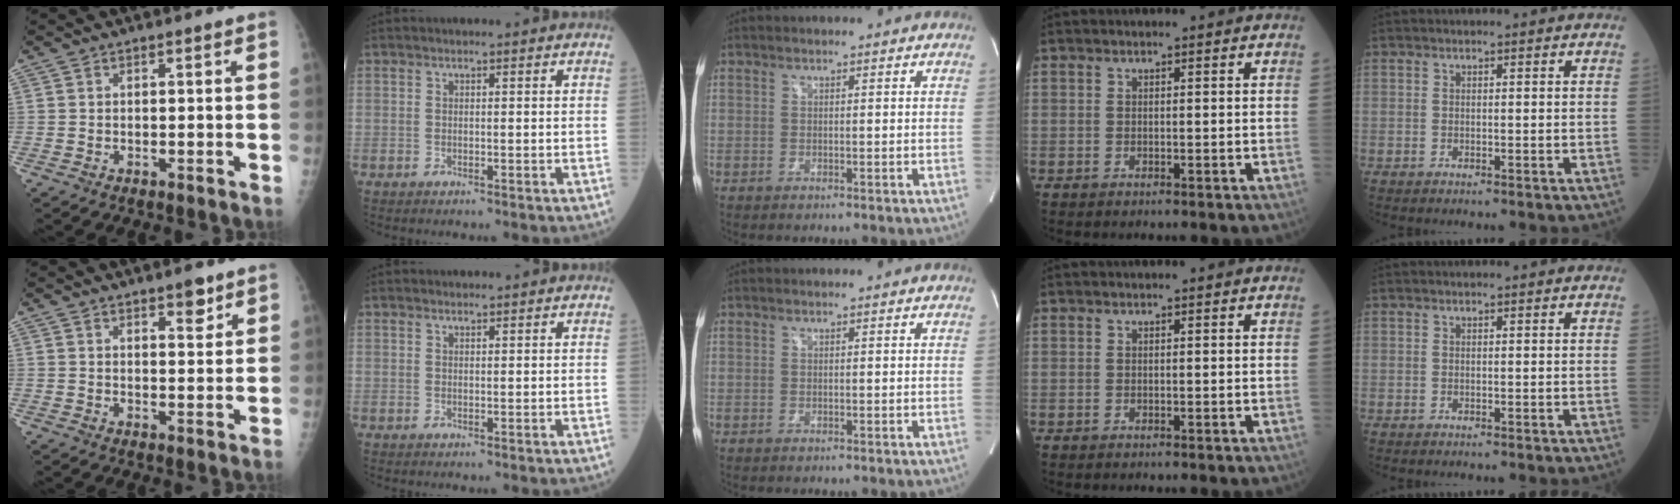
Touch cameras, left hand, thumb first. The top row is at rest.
{"thumb": {"total": 4.1, "force": [2.8, 1.5, 2.6], "torque": [-0.022, -0.018, 0.041]}, "index": {"total": 0.6, "force": [0.6, 0.1, 0.0], "torque": [-0.008, 0.000, 0.011]}}